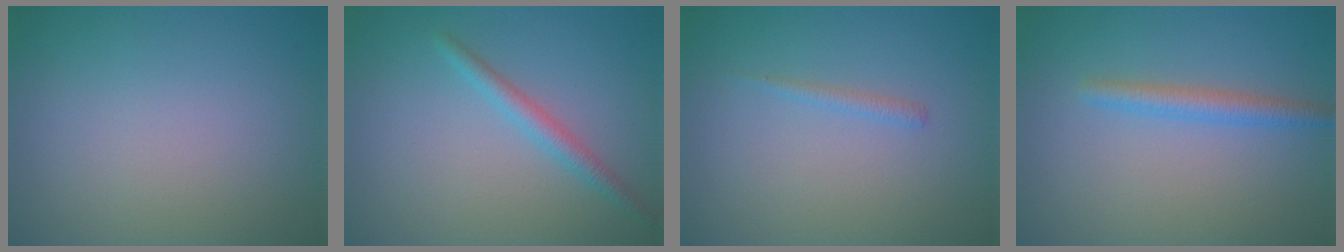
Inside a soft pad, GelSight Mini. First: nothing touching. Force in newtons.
{"total": 1.8, "press": 1.8, "slide": 0.1}
{"total": 0.8, "press": 0.8, "slide": 0.1}
{"total": 2.2, "press": 2.1, "slide": 0.1}